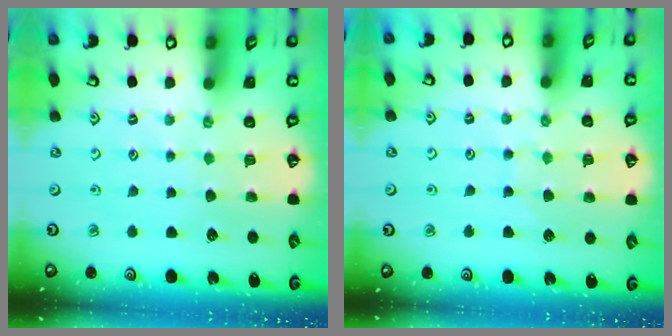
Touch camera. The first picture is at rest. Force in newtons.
{"total": 5.2, "press": 5.2, "slide": 0.5}